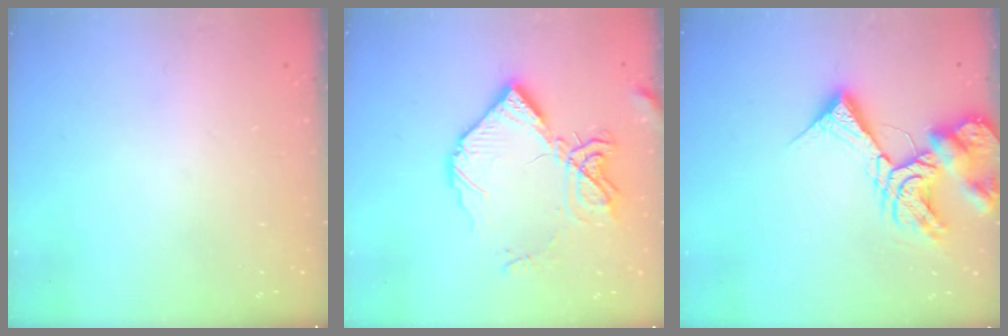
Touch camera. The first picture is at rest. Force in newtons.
{"total": 15.4, "press": 15.3, "slide": 1.2}
{"total": 15.5, "press": 15.4, "slide": 1.7}